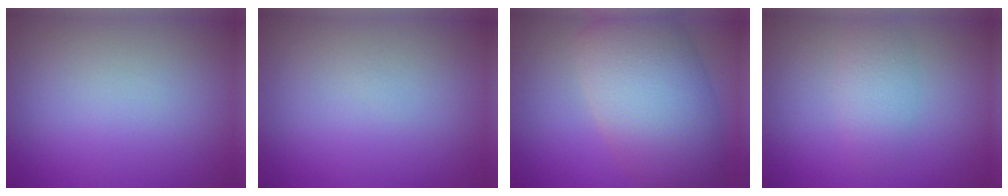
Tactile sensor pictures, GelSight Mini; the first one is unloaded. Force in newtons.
{"total": 0.0}
{"total": 10.4, "press": 10.4, "slide": 0.6}
{"total": 2.4, "press": 2.4, "slide": 0.1}